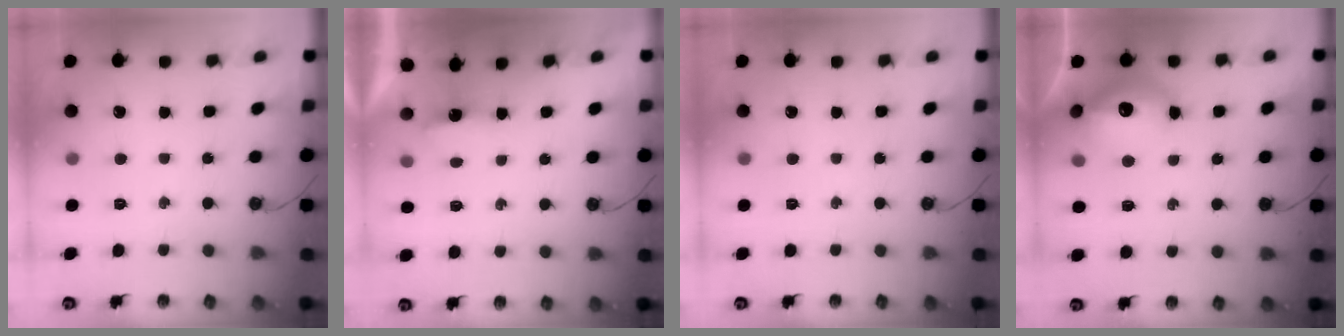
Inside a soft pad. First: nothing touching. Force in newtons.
{"total": 2.9, "press": 2.8, "slide": 0.6}
{"total": 0.0}
{"total": 14.7, "press": 14.7, "slide": 1.3}